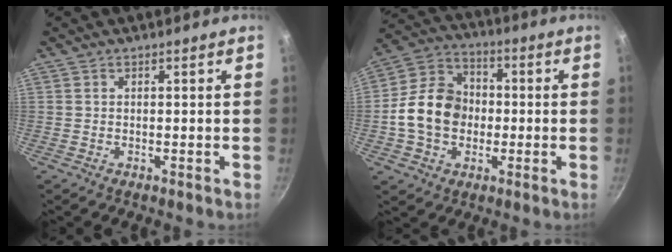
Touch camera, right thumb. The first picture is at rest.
{"total": 13.8, "force": [-1.3, 11.1, 8.1], "torque": [-0.115, 0.028, -0.039]}